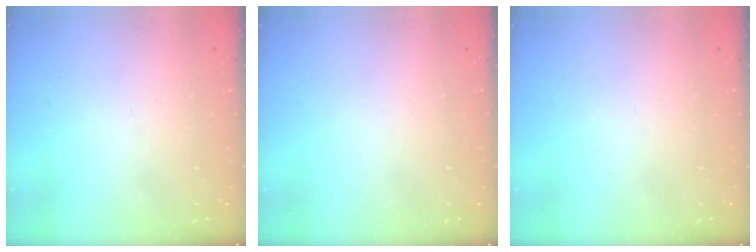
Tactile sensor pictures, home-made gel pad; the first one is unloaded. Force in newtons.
{"total": 0.0}
{"total": 0.0}